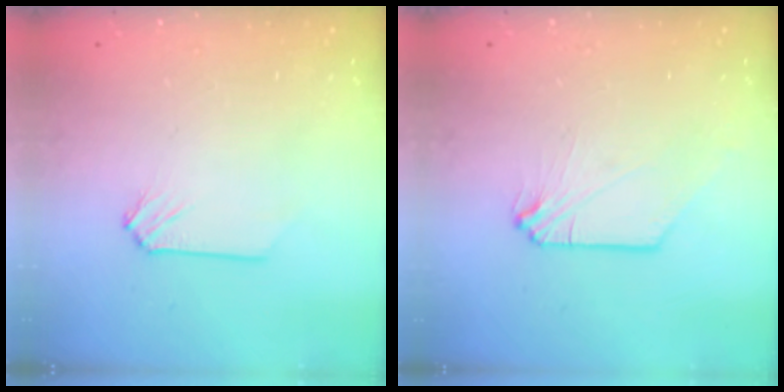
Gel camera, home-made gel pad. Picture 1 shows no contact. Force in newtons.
{"total": 0.0}